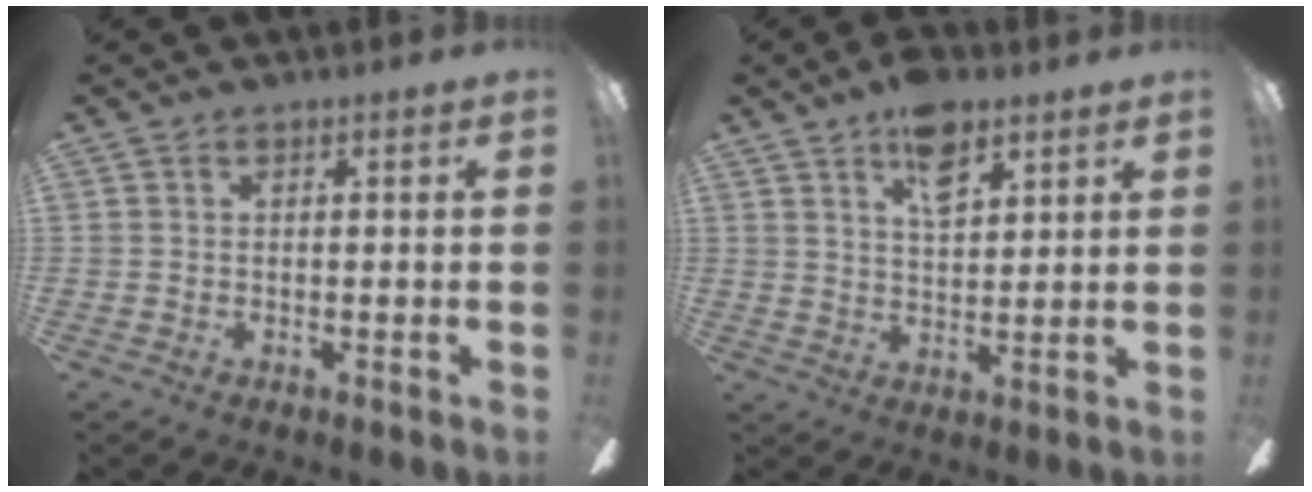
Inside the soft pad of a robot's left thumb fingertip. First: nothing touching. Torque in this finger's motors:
{"motor_torque": [0.99, 0.52, 0.61, -0.63, 0.04]}